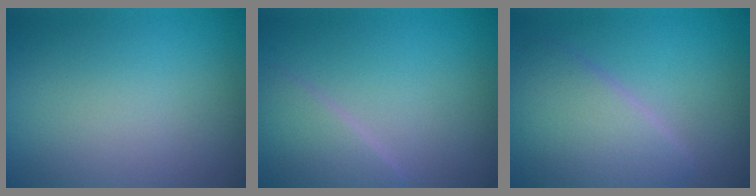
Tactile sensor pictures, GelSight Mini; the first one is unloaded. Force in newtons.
{"total": 2.8, "press": 2.8, "slide": 0.3}
{"total": 5.9, "press": 5.9, "slide": 0.3}